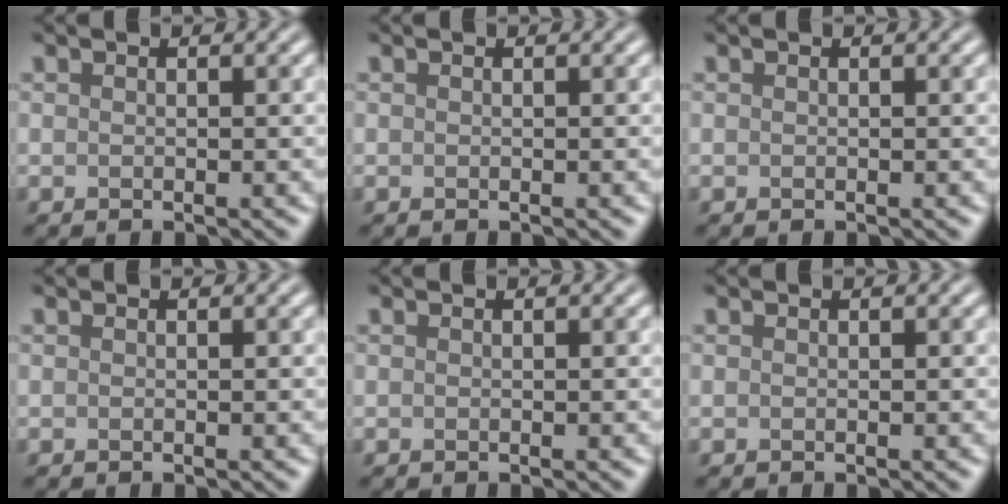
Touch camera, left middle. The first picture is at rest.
{"total": 0.0}
{"total": 0.0}
{"total": 0.0}
{"total": 0.0}
{"total": 0.0}